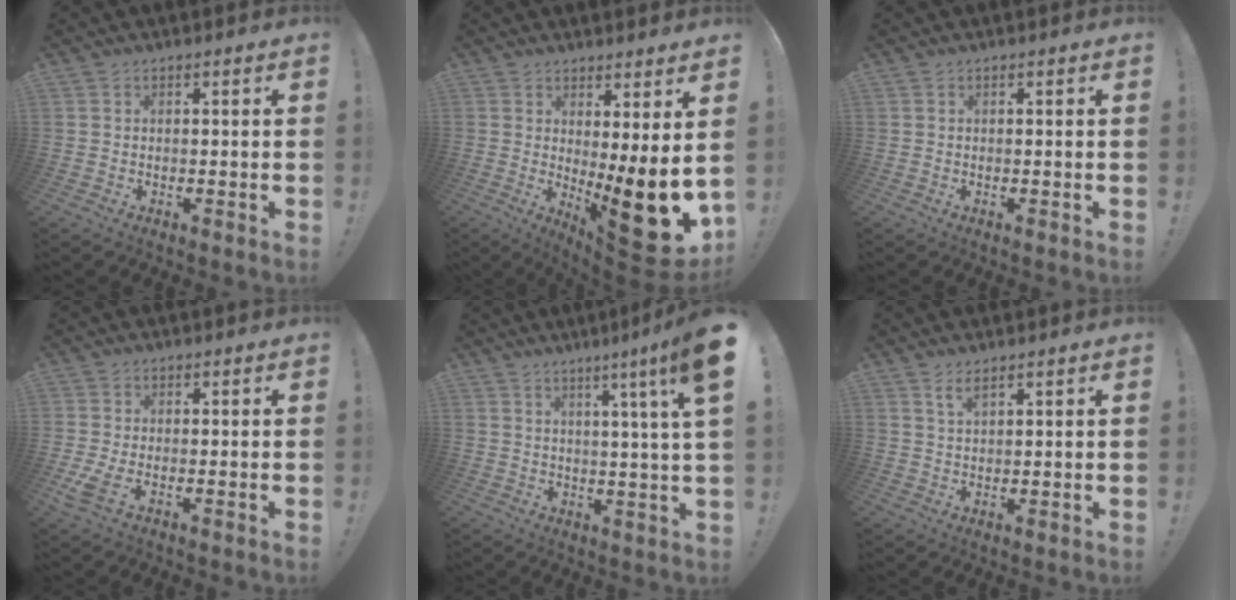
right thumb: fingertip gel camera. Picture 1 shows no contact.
{"total": 15.7, "force": [-2.7, 2.9, 15.2], "torque": [-0.189, -0.019, -0.033]}
{"total": 0.0}
{"total": 3.6, "force": [-1.0, 1.4, 3.2], "torque": [-0.073, -0.008, -0.018]}
{"total": 9.1, "force": [3.4, -1.6, 8.3], "torque": [-0.126, -0.029, 0.043]}
{"total": 2.9, "force": [2.0, 0.6, 2.0], "torque": [-0.042, -0.006, 0.036]}